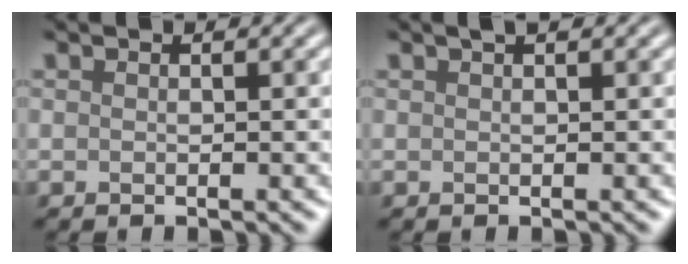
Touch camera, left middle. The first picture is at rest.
{"total": 0.8, "force": [0.6, 0.1, 0.5], "torque": [-0.007, 0.004, 0.010]}